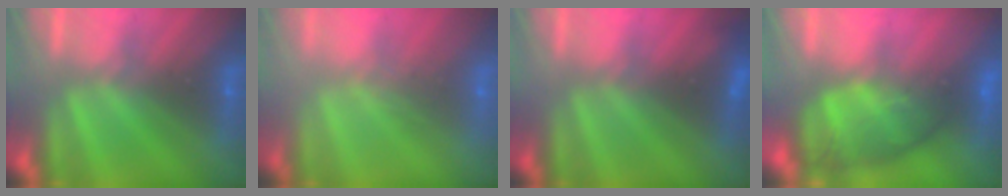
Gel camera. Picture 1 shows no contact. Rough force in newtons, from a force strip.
{"total": 2.4}
{"total": 1.8}
{"total": 7.1}